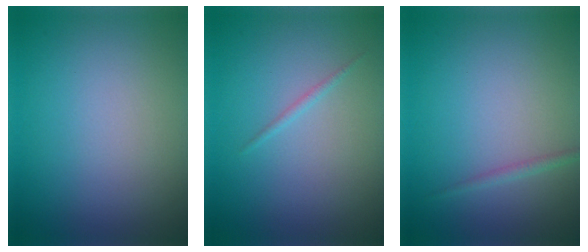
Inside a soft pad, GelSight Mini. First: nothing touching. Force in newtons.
{"total": 0.6, "press": 0.6, "slide": 0.0}
{"total": 0.8, "press": 0.8, "slide": 0.0}